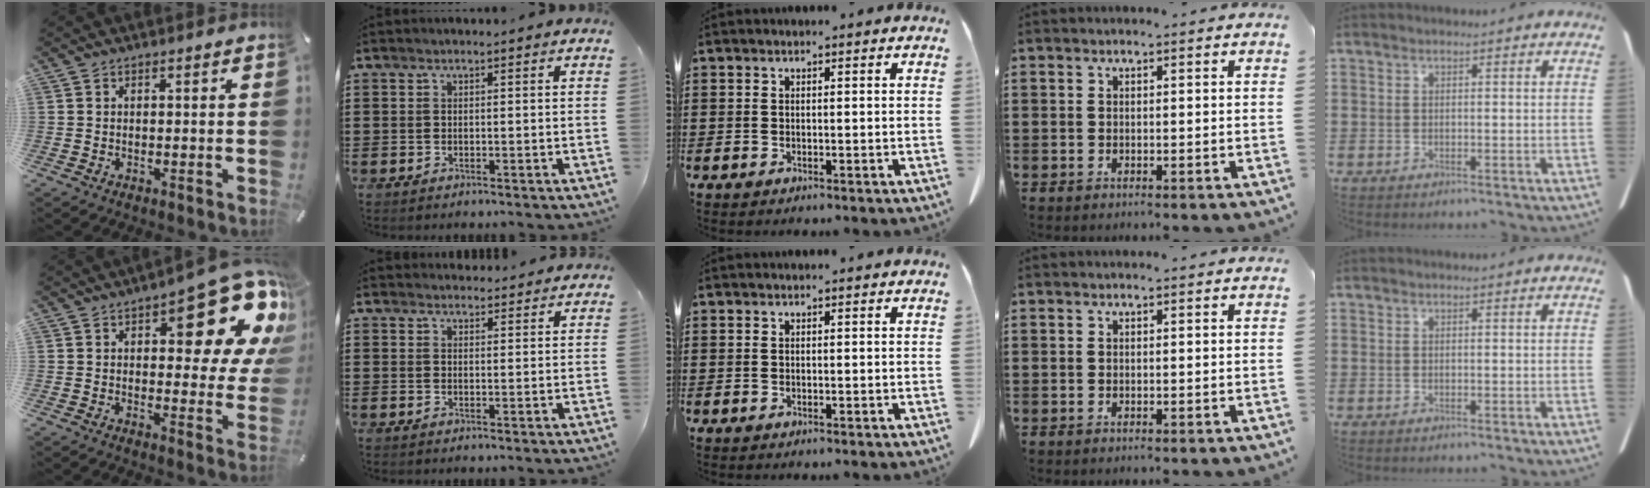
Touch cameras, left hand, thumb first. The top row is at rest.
{"thumb": {"total": 18.1, "force": [9.2, 7.1, 13.9], "torque": [-0.170, -0.066, 0.147]}, "index": {"total": 2.4, "force": [2.3, 0.4, 0.0], "torque": [0.001, -0.007, 0.044]}}